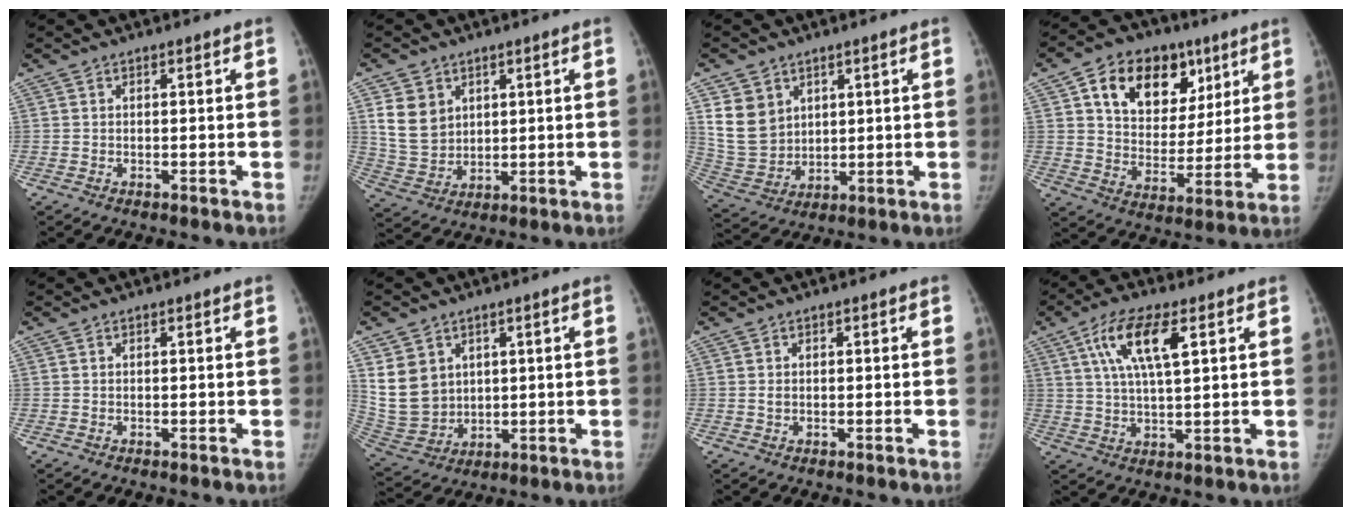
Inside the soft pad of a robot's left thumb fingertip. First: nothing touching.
{"total": 8.6, "force": [3.4, 6.7, 4.2], "torque": [-0.058, -0.019, 0.080]}
{"total": 10.2, "force": [4.3, 8.2, 4.5], "torque": [-0.064, -0.022, 0.103]}
{"total": 19.1, "force": [8.7, 13.2, 10.8], "torque": [-0.126, -0.014, 0.142]}
{"total": 0.0}
{"total": 11.1, "force": [3.8, 9.1, 5.2], "torque": [-0.076, -0.018, 0.102]}
{"total": 0.8, "force": [0.0, 0.7, 0.5], "torque": [-0.008, 0.000, 0.002]}
{"total": 10.7, "force": [4.2, 3.4, 9.2], "torque": [-0.178, -0.003, 0.077]}